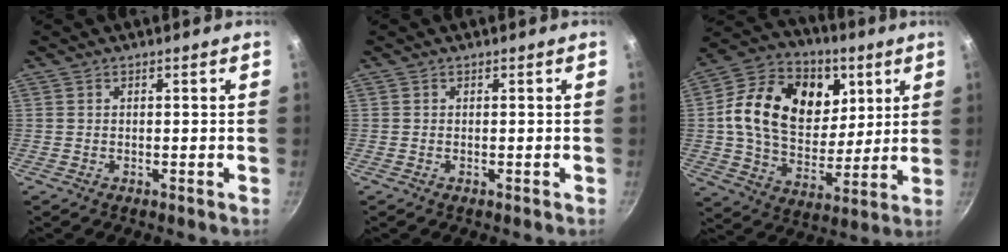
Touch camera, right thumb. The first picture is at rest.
{"total": 0.0}
{"total": 22.9, "force": [6.3, 16.2, 14.9], "torque": [-0.236, -0.013, 0.097]}